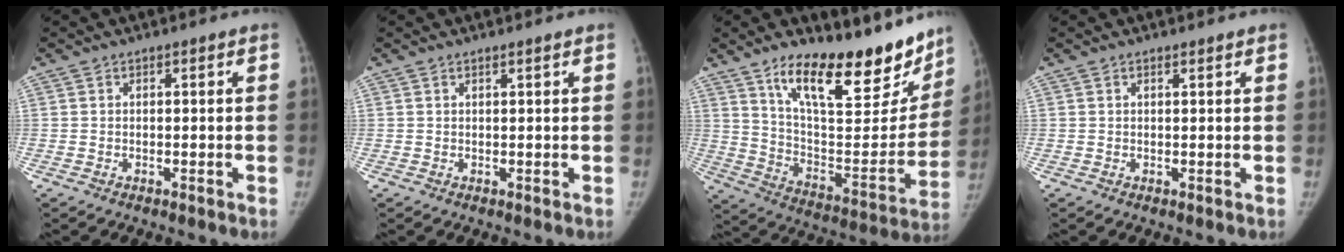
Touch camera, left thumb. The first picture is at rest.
{"total": 0.7, "force": [0.6, 0.1, 0.4], "torque": [-0.008, -0.004, 0.012]}
{"total": 26.9, "force": [18.7, 9.5, 16.8], "torque": [-0.202, -0.091, 0.293]}
{"total": 0.7, "force": [0.6, 0.3, 0.3], "torque": [-0.008, -0.004, 0.010]}